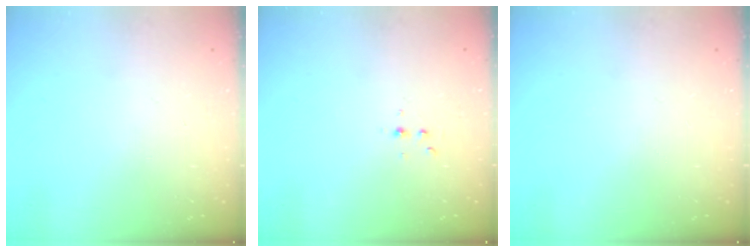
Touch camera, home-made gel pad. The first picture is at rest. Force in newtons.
{"total": 4.0, "press": 3.6, "slide": 1.8}
{"total": 0.0}